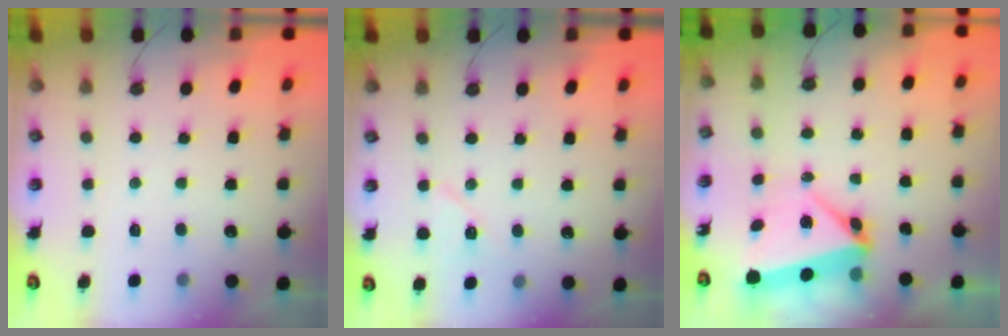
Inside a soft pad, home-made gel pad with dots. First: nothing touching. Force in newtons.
{"total": 6.8, "press": 6.7, "slide": 0.8}
{"total": 5.2, "press": 5.0, "slide": 1.4}